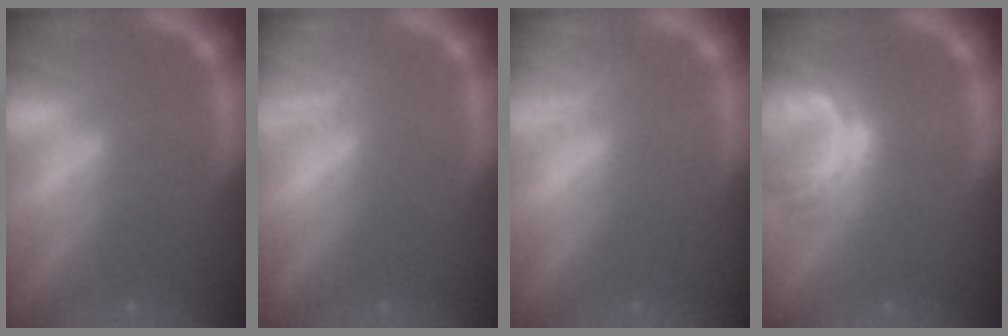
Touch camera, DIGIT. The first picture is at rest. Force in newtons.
{"total": 2.0}
{"total": 1.5}
{"total": 3.4}